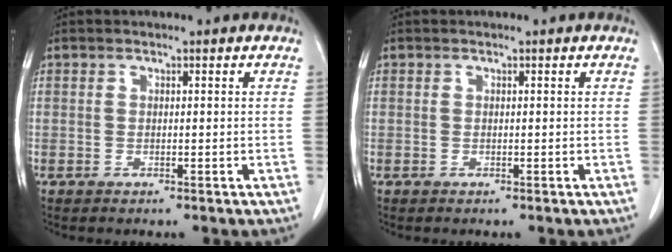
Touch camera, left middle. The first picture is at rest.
{"total": 0.0}